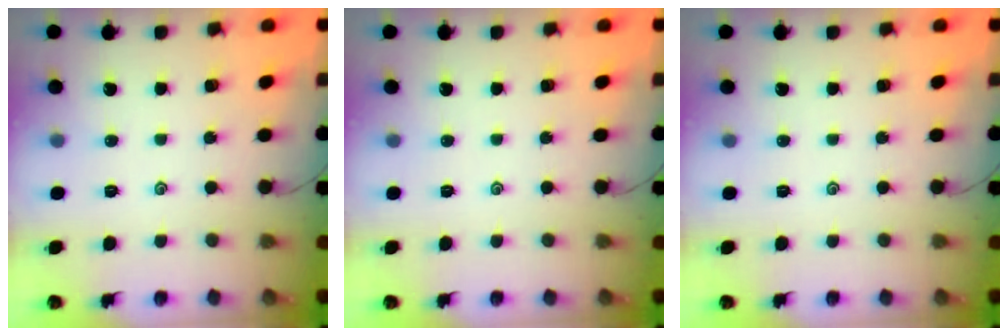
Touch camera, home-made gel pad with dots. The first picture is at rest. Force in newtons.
{"total": 0.0}
{"total": 0.0}